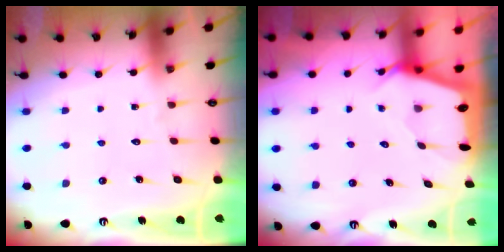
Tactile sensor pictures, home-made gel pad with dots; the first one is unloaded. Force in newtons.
{"total": 2.3, "press": 2.3, "slide": 0.3}